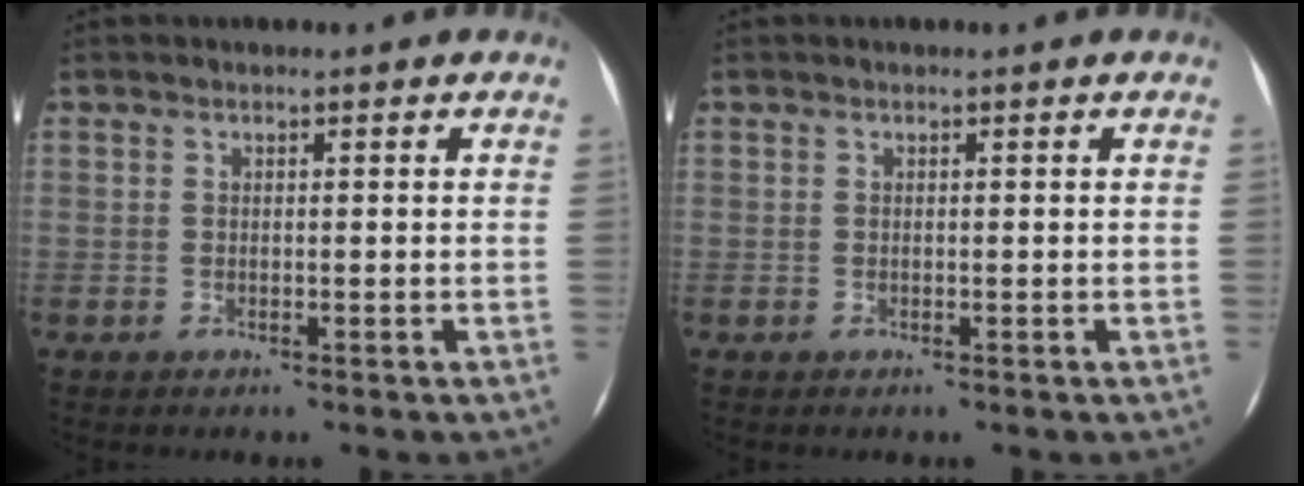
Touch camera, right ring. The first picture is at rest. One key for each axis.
{"total": 0.0}